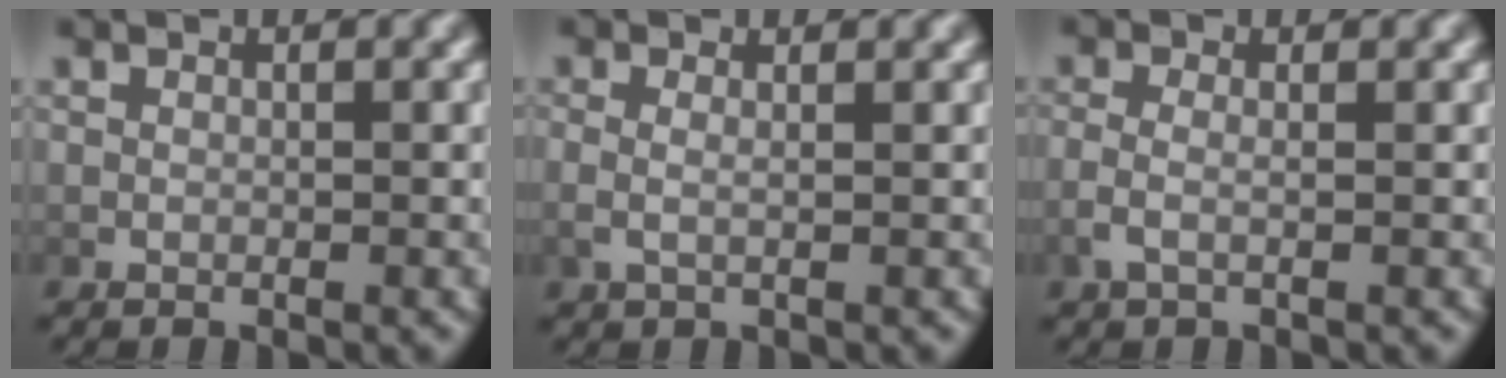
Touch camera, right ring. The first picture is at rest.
{"total": 1.7, "force": [0.2, 0.6, 1.6], "torque": [-0.046, -0.007, 0.007]}
{"total": 1.9, "force": [-0.6, 0.7, 1.7], "torque": [-0.050, -0.011, -0.006]}